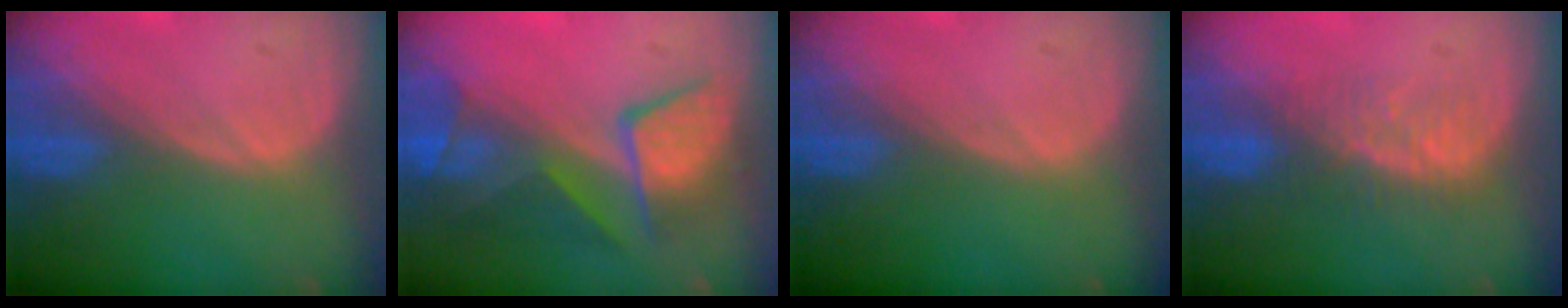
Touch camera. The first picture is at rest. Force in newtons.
{"total": 10.1, "press": 8.7, "slide": 5.0}
{"total": 0.0}
{"total": 5.0, "press": 4.7, "slide": 1.6}